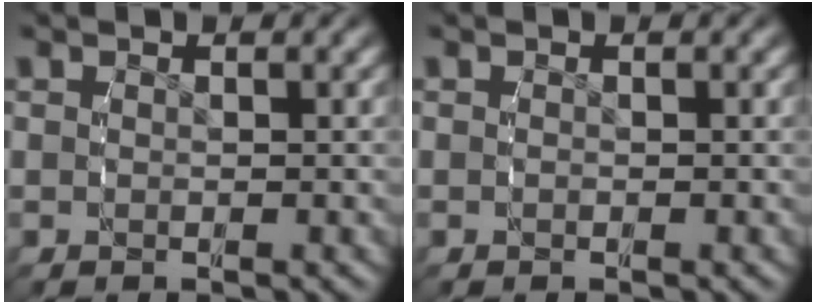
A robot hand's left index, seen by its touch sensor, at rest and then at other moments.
{"total": 0.0}